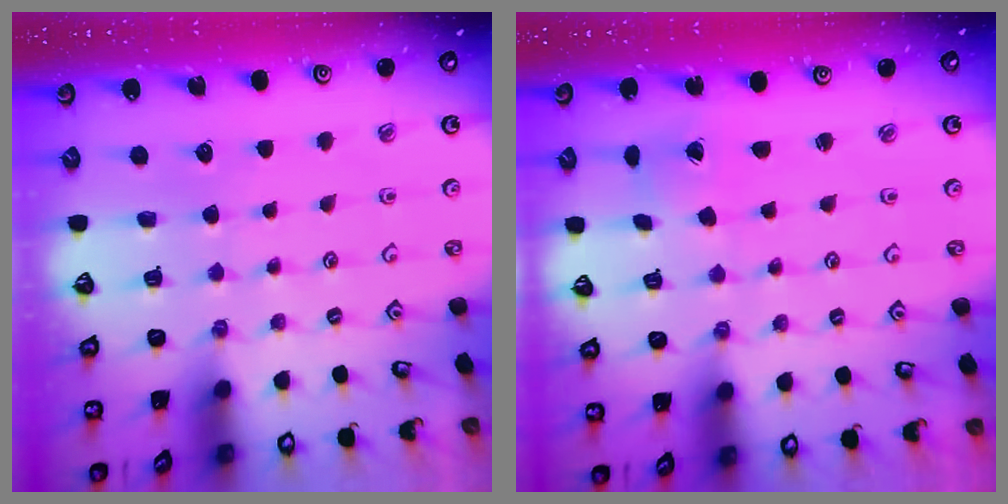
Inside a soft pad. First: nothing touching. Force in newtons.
{"total": 1.6, "press": 1.6, "slide": 0.1}